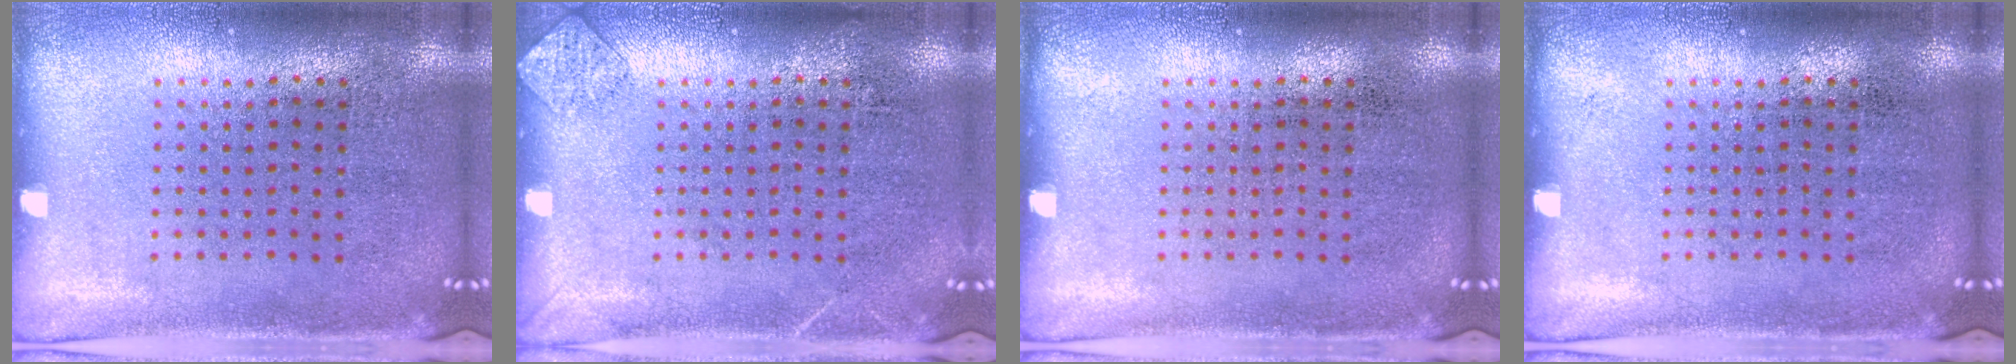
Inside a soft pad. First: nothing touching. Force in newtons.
{"total": 1.1, "press": 1.1, "slide": 0.1}
{"total": 0.0}
{"total": 0.0}